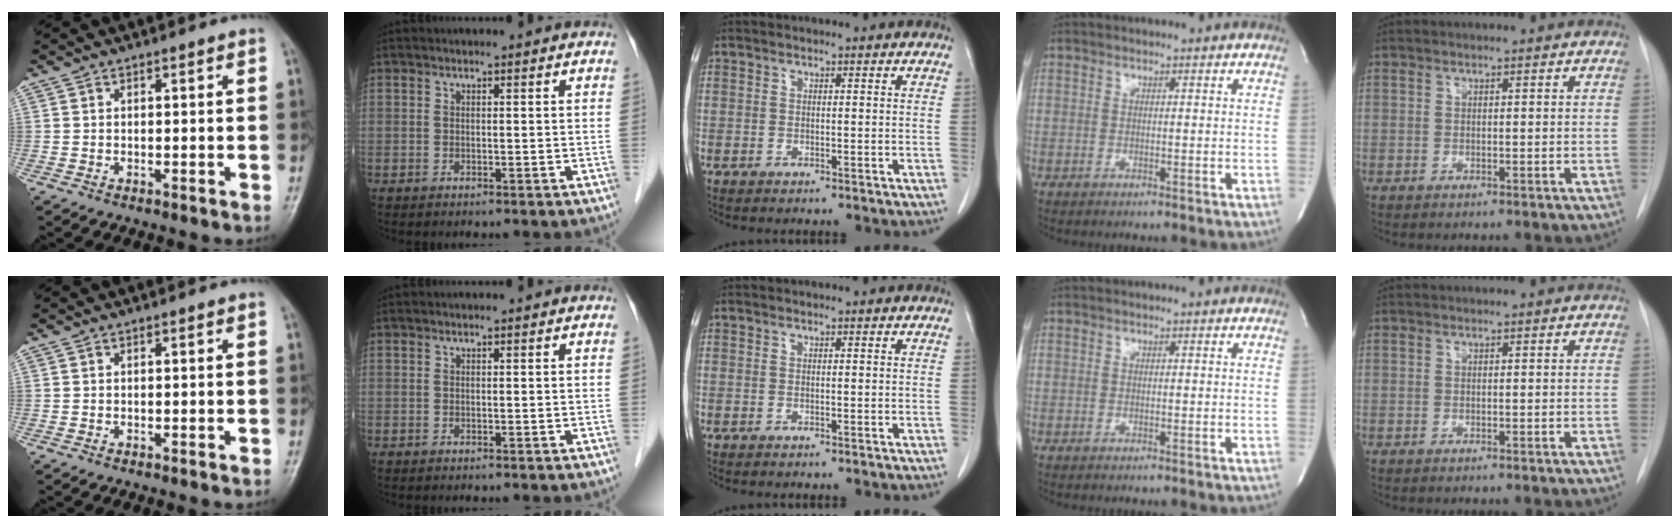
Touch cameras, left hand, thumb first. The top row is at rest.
{}